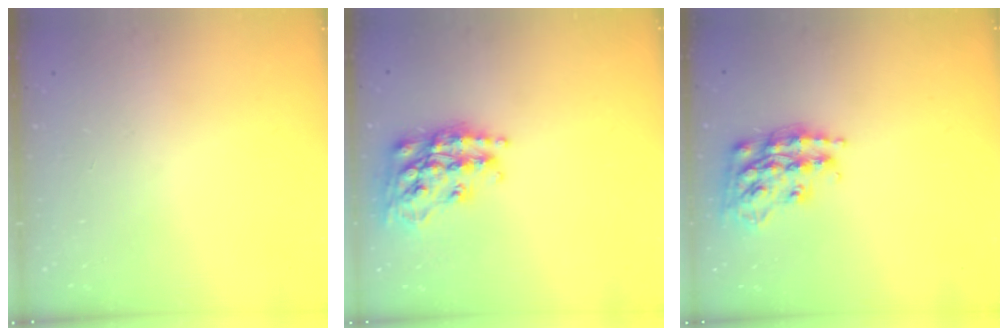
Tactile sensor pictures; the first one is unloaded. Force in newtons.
{"total": 20.4, "press": 20.4, "slide": 1.4}
{"total": 17.9, "press": 17.8, "slide": 1.1}